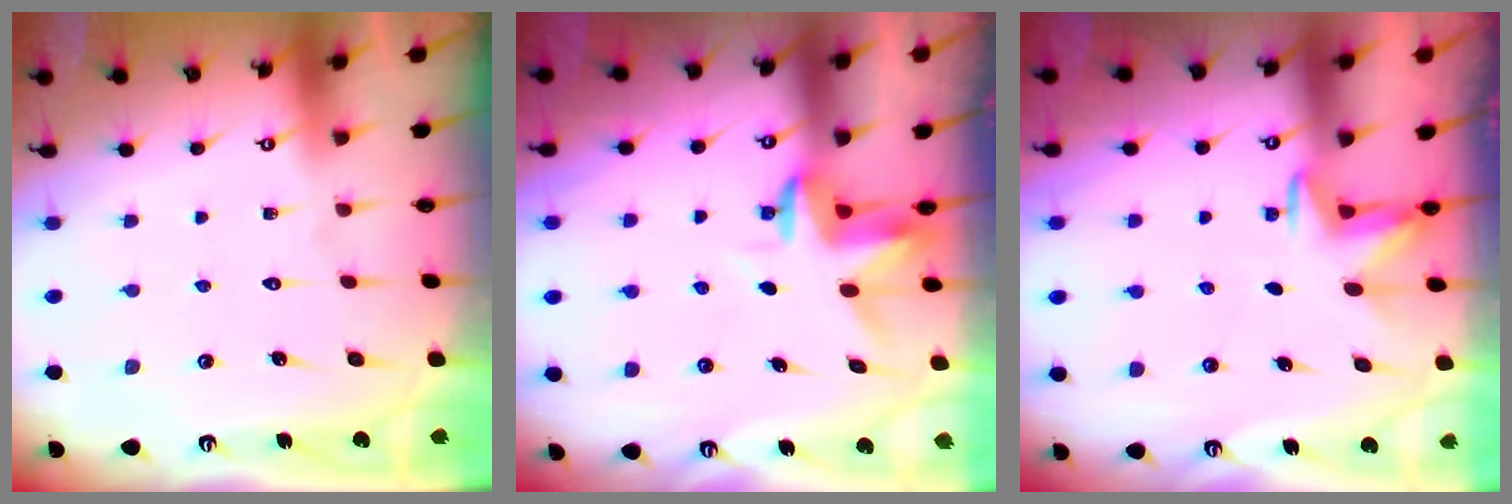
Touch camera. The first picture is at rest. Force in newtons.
{"total": 3.7, "press": 3.7, "slide": 0.2}
{"total": 3.1, "press": 3.0, "slide": 0.7}